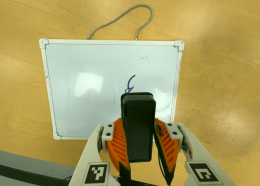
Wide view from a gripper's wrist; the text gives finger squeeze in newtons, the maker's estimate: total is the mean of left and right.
{"total": 7.1, "left": 6.1, "right": 8.2}